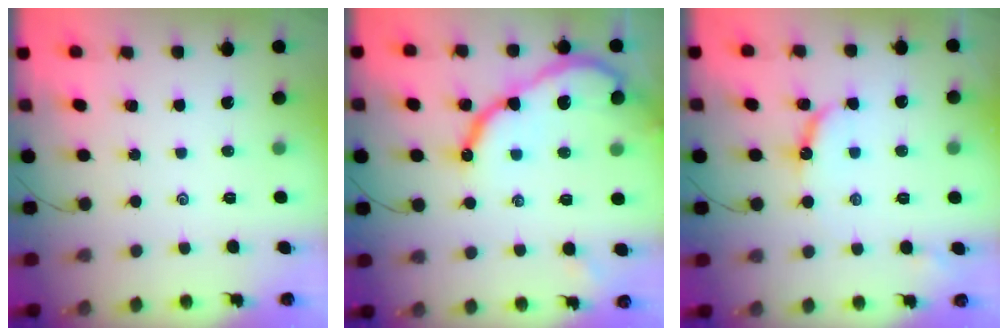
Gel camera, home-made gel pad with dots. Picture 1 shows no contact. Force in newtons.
{"total": 15.1, "press": 15.1, "slide": 1.6}
{"total": 8.3, "press": 8.2, "slide": 0.7}